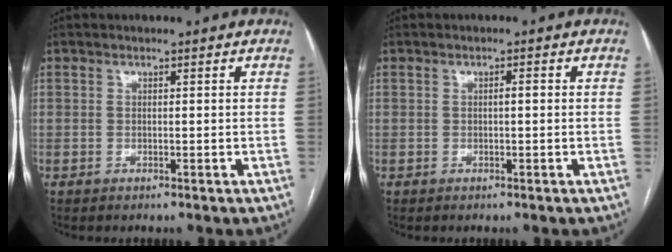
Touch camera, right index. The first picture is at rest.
{"total": 0.7, "force": [-0.1, 0.0, 0.7], "torque": [-0.010, 0.003, -0.002]}